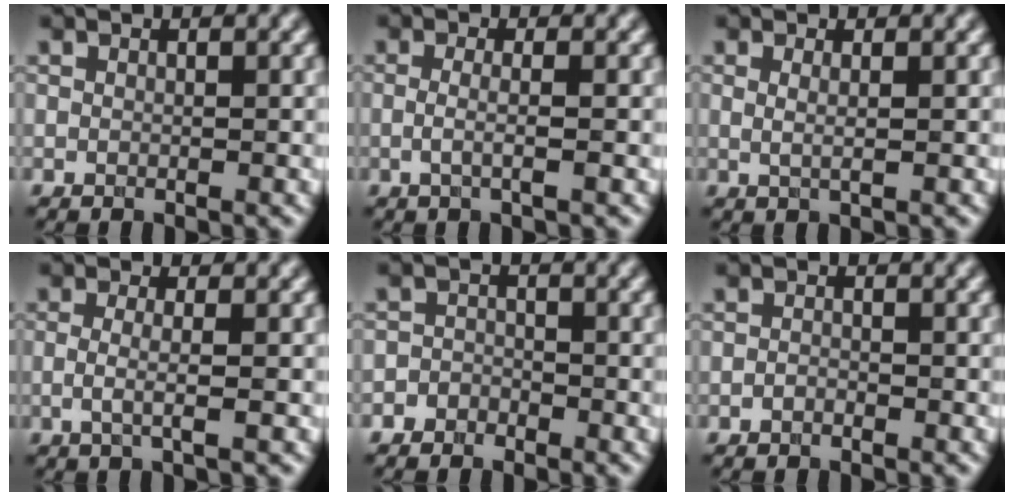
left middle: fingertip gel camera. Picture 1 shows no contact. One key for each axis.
{"total": 1.9, "fx": -0.2, "fy": 0.6, "fz": 1.8, "tx": -0.033, "ty": -0.006, "tz": -0.010}
{"total": 1.3, "fx": 0.2, "fy": 0.5, "fz": 1.2, "tx": -0.019, "ty": -0.004, "tz": -0.002}
{"total": 2.2, "fx": -0.3, "fy": 0.6, "fz": 2.1, "tx": -0.040, "ty": -0.008, "tz": -0.010}
{"total": 1.5, "fx": -1.1, "fy": 1.0, "fz": 0.1, "tx": 0.013, "ty": 0.007, "tz": -0.026}
{"total": 0.6, "fx": -0.5, "fy": 0.3, "fz": 0.3, "tx": -0.007, "ty": -0.001, "tz": -0.010}